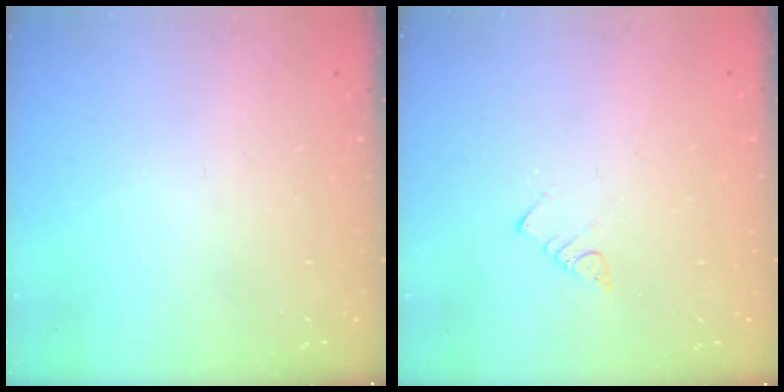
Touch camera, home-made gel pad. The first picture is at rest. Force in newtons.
{"total": 2.5, "press": 2.5, "slide": 0.4}